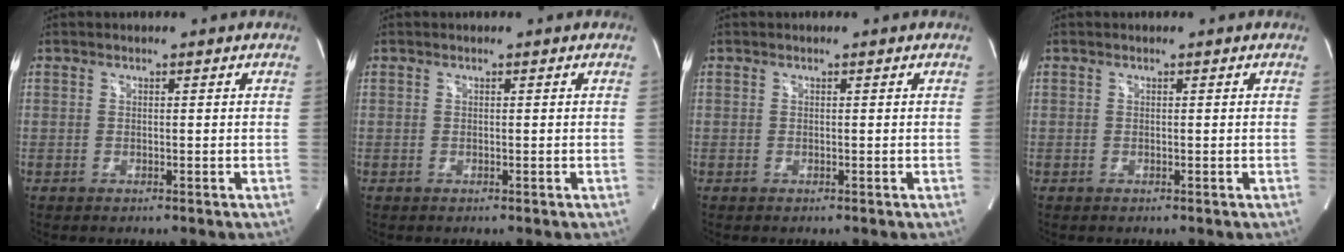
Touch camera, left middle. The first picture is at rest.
{"total": 0.0}
{"total": 0.0}
{"total": 0.0}